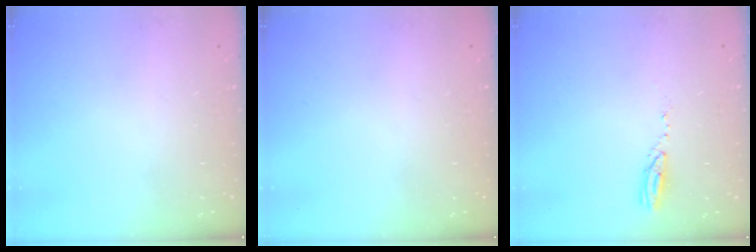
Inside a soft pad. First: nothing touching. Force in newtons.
{"total": 0.0}
{"total": 3.7, "press": 3.7, "slide": 0.2}